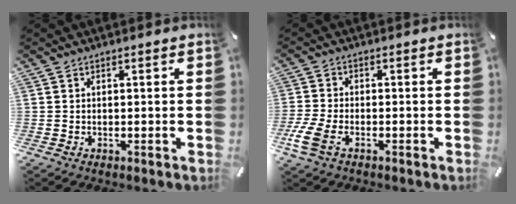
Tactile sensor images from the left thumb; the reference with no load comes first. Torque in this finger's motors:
{"motor_torque": [-0.29, 0.79, 0.23, -0.09, 0.10]}